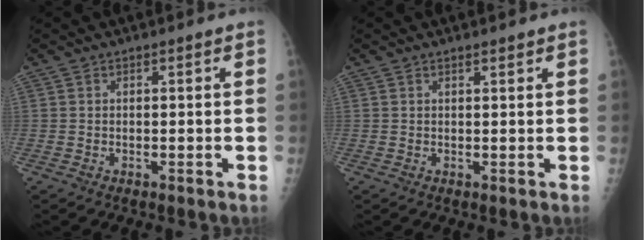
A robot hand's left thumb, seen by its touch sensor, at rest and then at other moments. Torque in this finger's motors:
{"motor_torque": [0.02, -0.06, 0.11, 0.10, -0.04]}